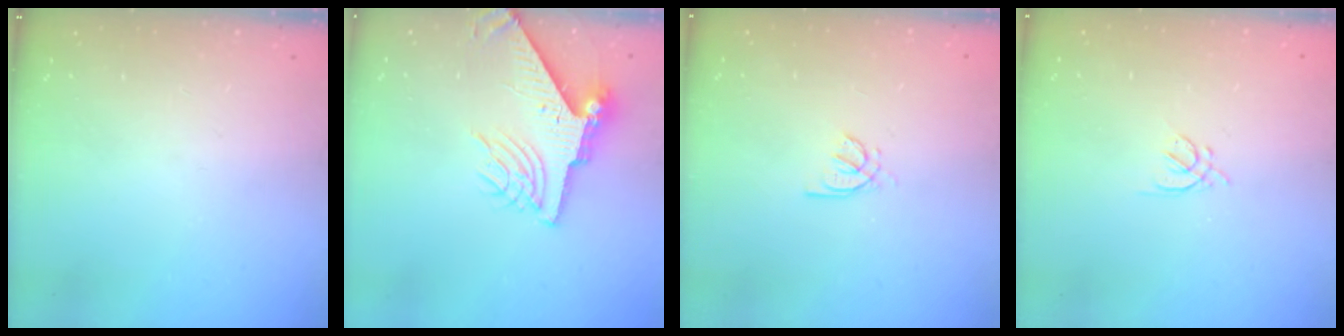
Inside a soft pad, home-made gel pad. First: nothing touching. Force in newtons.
{"total": 8.7, "press": 8.7, "slide": 1.2}
{"total": 1.4, "press": 1.3, "slide": 0.4}
{"total": 2.8, "press": 2.8, "slide": 0.7}